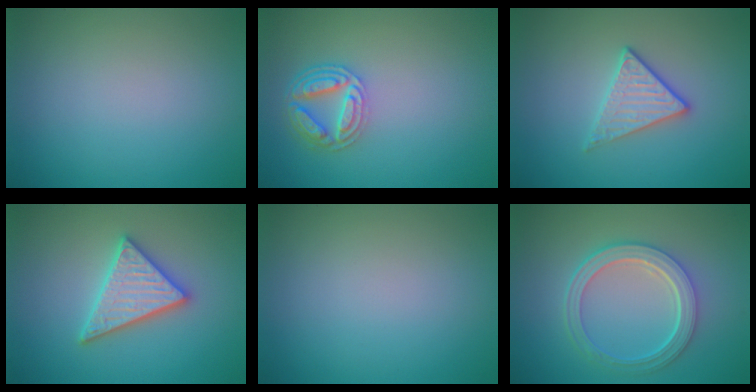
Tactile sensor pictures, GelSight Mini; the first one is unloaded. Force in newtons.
{"total": 4.3, "press": 3.4, "slide": 2.6}
{"total": 2.9, "press": 2.6, "slide": 1.2}
{"total": 4.7, "press": 4.7, "slide": 0.6}
{"total": 0.0}
{"total": 5.2, "press": 3.9, "slide": 3.5}